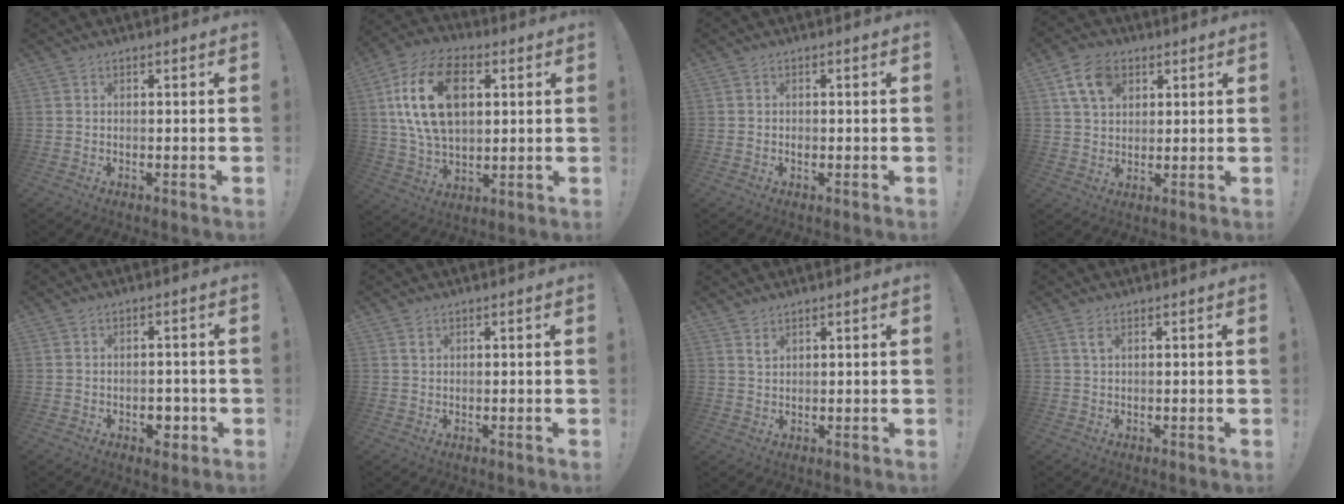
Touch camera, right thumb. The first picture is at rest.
{"total": 20.8, "force": [5.6, 13.3, 15.0], "torque": [-0.268, -0.007, 0.094]}
{"total": 1.0, "force": [-0.6, 0.7, 0.3], "torque": [0.002, -0.001, -0.013]}
{"total": 10.2, "force": [4.7, 6.9, 5.7], "torque": [-0.093, -0.005, 0.092]}
{"total": 4.3, "force": [-1.5, 3.2, 2.5], "torque": [-0.024, 0.007, -0.024]}
{"total": 1.1, "force": [0.8, 0.6, 0.2], "torque": [0.011, -0.007, 0.012]}
{"total": 2.4, "force": [2.1, 1.1, 0.6], "torque": [0.000, -0.020, 0.037]}
{"total": 1.8, "force": [0.8, 0.6, 1.6], "torque": [-0.031, 0.001, 0.013]}